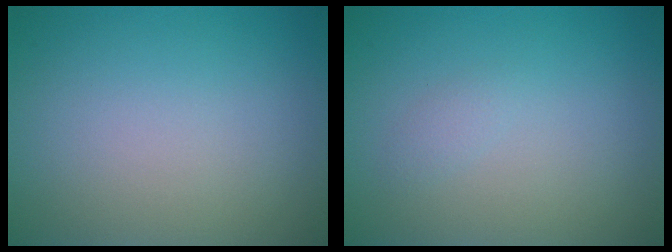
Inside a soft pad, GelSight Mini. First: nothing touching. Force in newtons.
{"total": 0.7, "press": 0.7, "slide": 0.0}